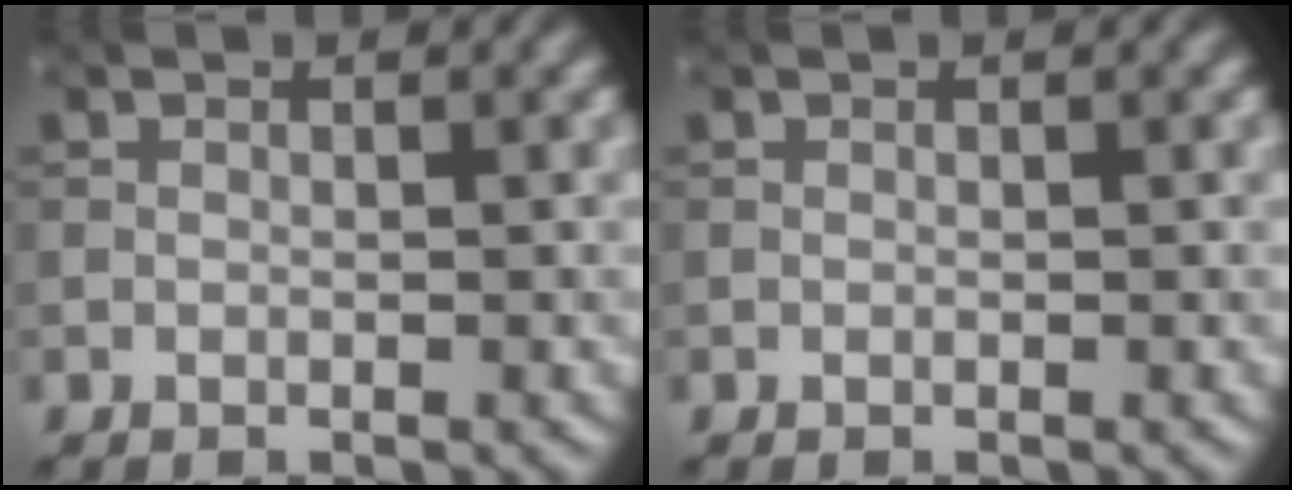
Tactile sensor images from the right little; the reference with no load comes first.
{"total": 0.0}